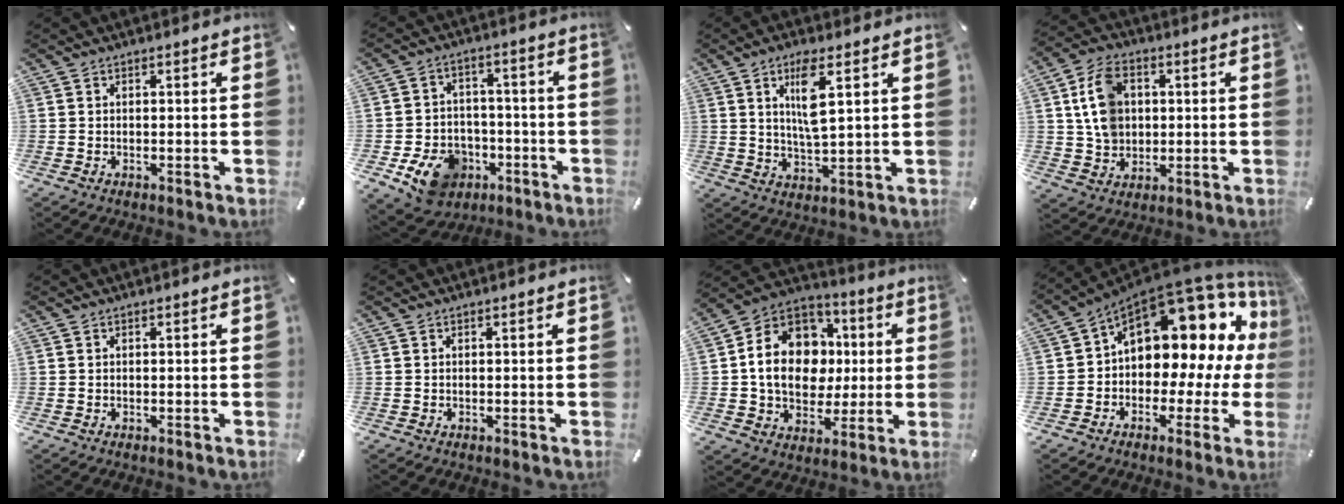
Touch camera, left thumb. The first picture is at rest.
{"total": 11.5, "force": [-5.7, 8.7, 5.0], "torque": [-0.086, 0.039, -0.096]}
{"total": 8.6, "force": [3.7, 2.0, 7.6], "torque": [-0.146, -0.008, 0.056]}
{"total": 10.4, "force": [2.2, 8.4, 5.7], "torque": [-0.112, 0.010, 0.043]}
{"total": 0.0}
{"total": 0.0}
{"total": 16.9, "force": [0.1, 14.0, 9.3], "torque": [-0.187, 0.009, 0.009]}
{"total": 16.4, "force": [7.0, 9.9, 10.9], "torque": [-0.149, -0.065, 0.117]}